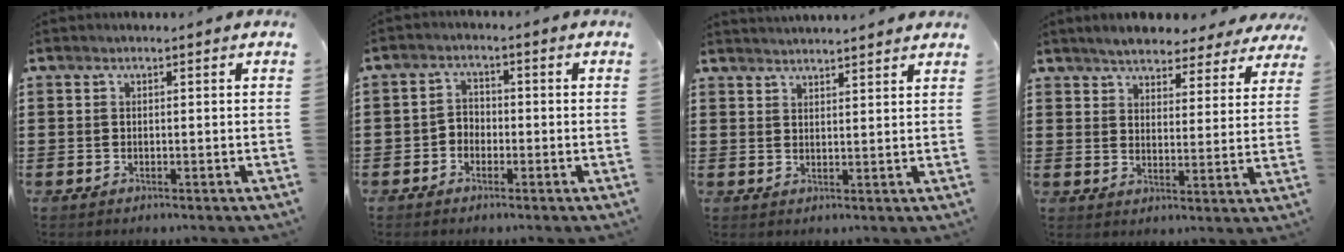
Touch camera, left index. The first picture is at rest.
{"total": 2.2, "force": [-1.4, 1.6, 0.6], "torque": [-0.017, 0.008, -0.033]}
{"total": 2.6, "force": [2.6, -0.3, 0.0], "torque": [-0.007, -0.008, 0.049]}
{"total": 4.7, "force": [4.6, 0.6, 0.9], "torque": [-0.038, -0.017, 0.081]}